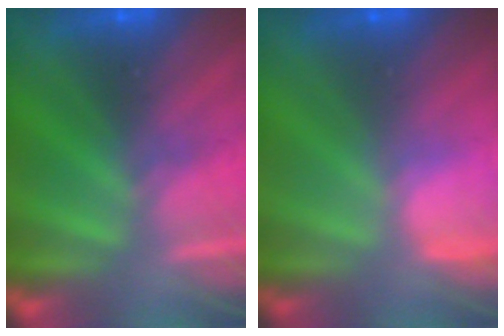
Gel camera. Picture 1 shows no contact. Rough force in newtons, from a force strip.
{"total": 2.7}